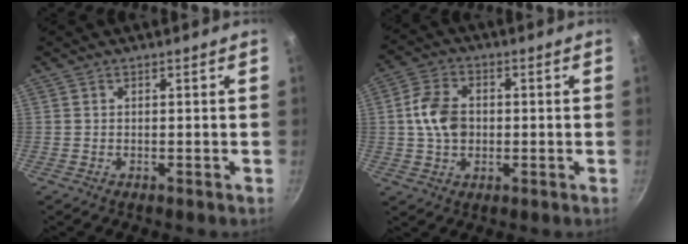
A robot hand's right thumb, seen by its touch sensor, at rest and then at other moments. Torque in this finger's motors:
{"motor_torque": [-0.38, 0.59, 0.33, 0.57, -0.01]}